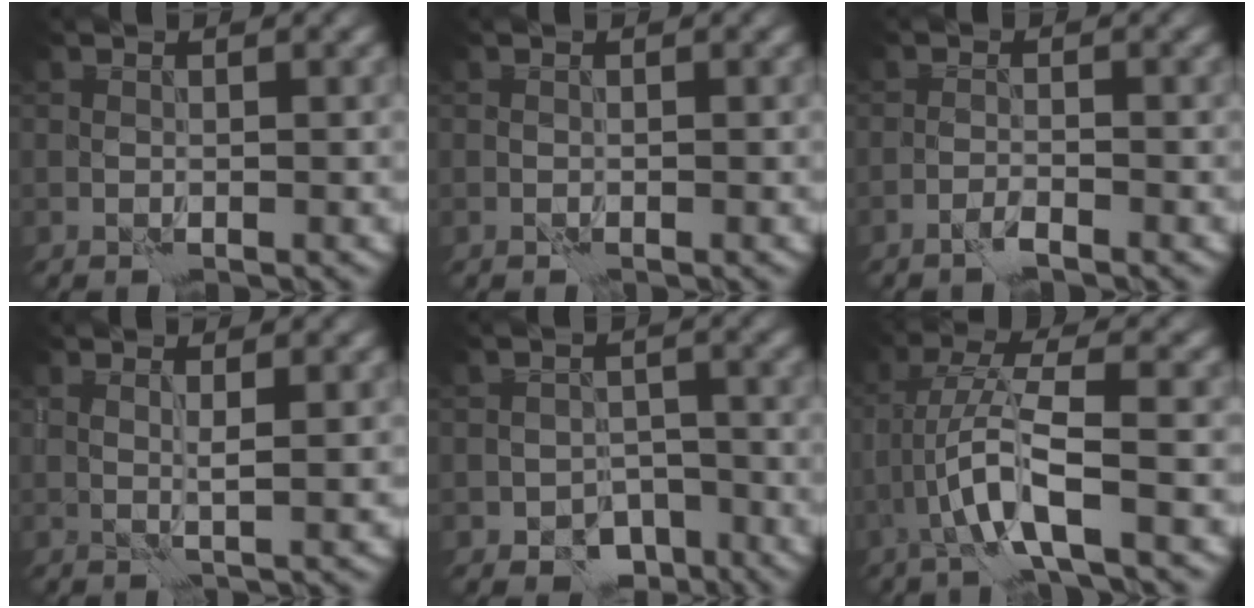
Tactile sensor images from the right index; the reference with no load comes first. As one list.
[{"total": 0.0}, {"total": 0.9, "force": [-0.7, -0.2, 0.5], "torque": [-0.009, 0.001, -0.017]}, {"total": 1.4, "force": [1.0, -0.1, 1.0], "torque": [-0.018, -0.007, 0.021]}, {"total": 4.7, "force": [-3.1, 3.2, 1.6], "torque": [-0.005, -0.006, -0.044]}, {"total": 4.9, "force": [-1.7, 0.5, 4.6], "torque": [-0.095, 0.012, -0.034]}]